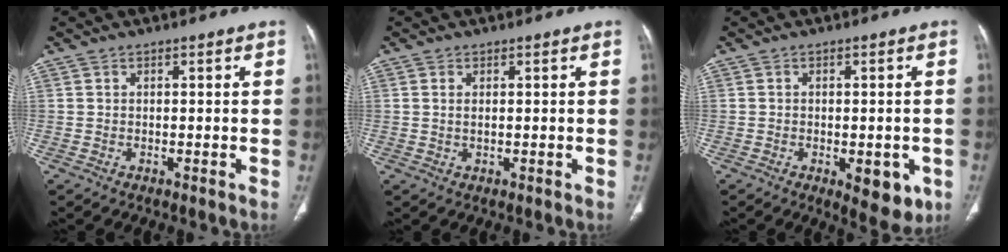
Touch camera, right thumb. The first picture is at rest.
{"total": 1.0, "force": [0.3, 0.4, 0.9], "torque": [-0.023, 0.002, 0.009]}
{"total": 7.3, "force": [-2.5, 3.5, 5.9], "torque": [-0.053, -0.004, -0.022]}